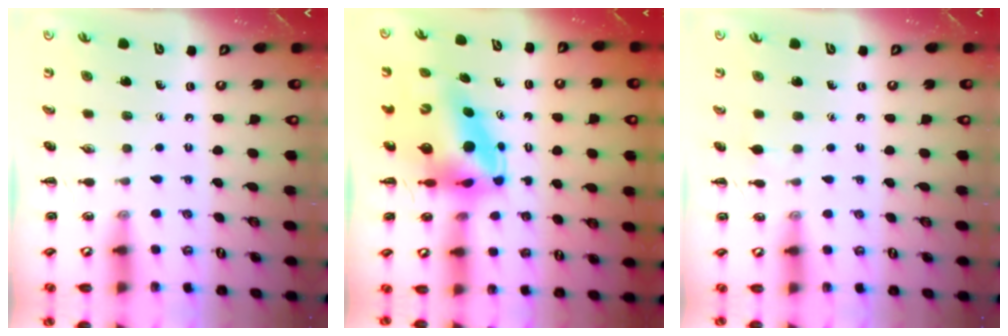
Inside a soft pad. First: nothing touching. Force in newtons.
{"total": 7.8, "press": 7.5, "slide": 2.1}
{"total": 2.8, "press": 2.6, "slide": 1.1}